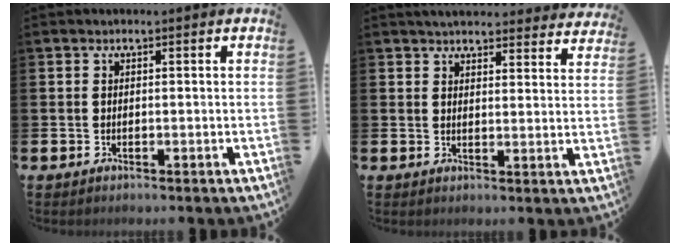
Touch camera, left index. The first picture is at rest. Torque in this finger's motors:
{"motor_torque": [1.09, -1.05, 0.48, 0.08]}